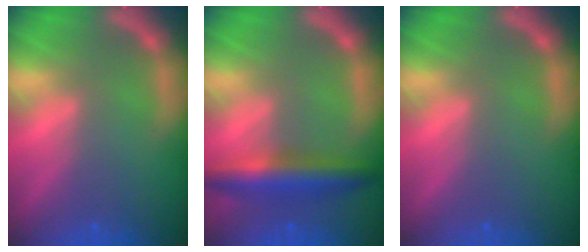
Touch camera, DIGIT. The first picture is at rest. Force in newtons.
{"total": 5.5}
{"total": 0.0}